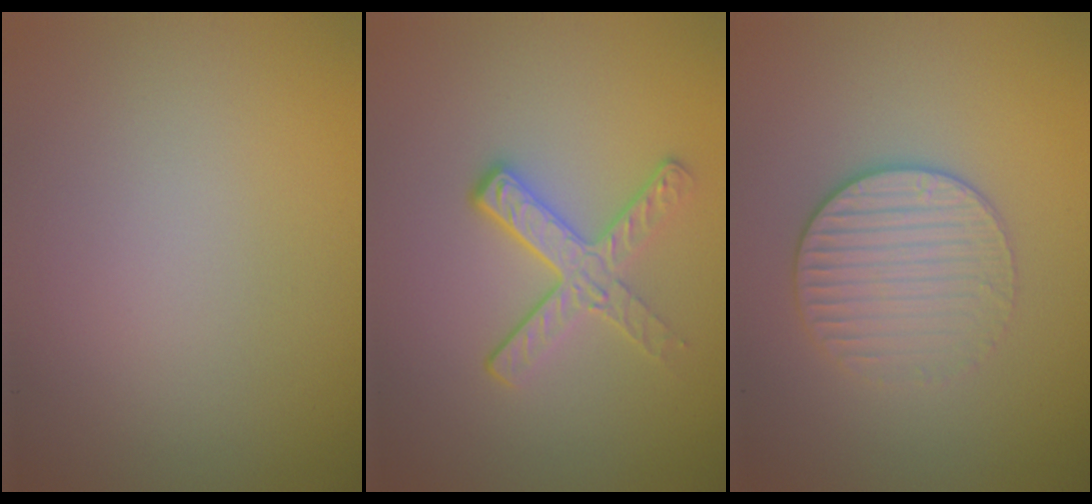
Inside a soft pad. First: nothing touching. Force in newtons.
{"total": 3.3, "press": 2.6, "slide": 2.0}
{"total": 3.1, "press": 2.8, "slide": 1.2}